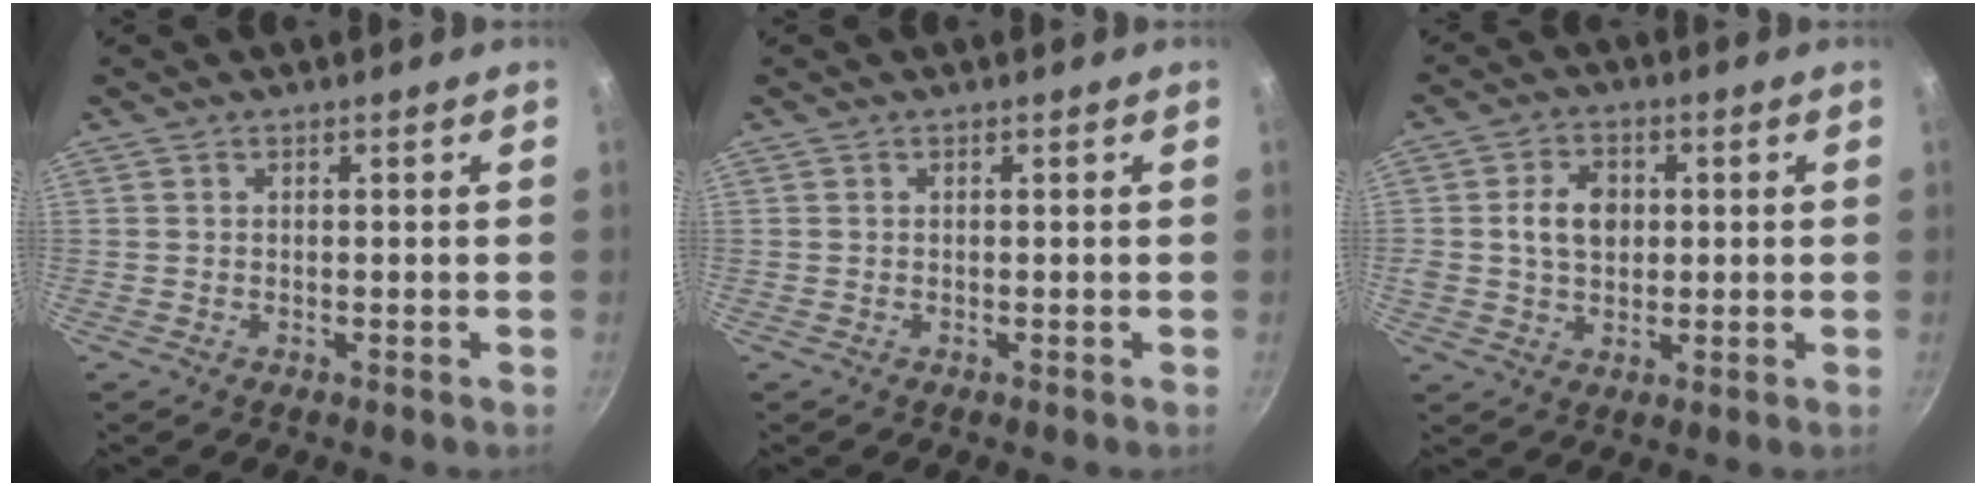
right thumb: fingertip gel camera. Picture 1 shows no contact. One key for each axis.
{"total": 0.0}
{"total": 7.3, "fx": 0.9, "fy": 5.5, "fz": 4.7, "tx": -0.062, "ty": 0.006, "tz": 0.011}